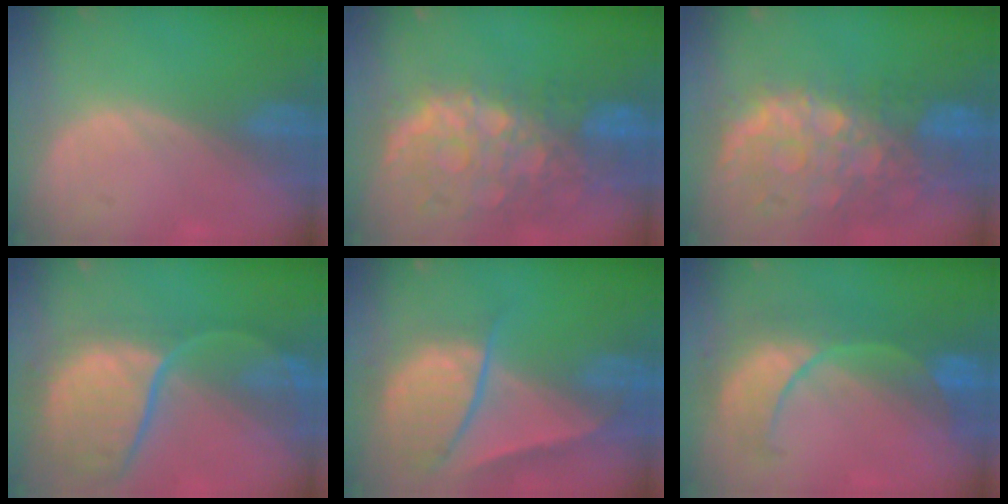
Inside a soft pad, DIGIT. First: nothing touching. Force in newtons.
{"total": 12.3, "press": 10.2, "slide": 7.0}
{"total": 12.6, "press": 10.4, "slide": 7.1}
{"total": 11.9, "press": 9.9, "slide": 6.7}
{"total": 9.3, "press": 8.1, "slide": 4.7}
{"total": 8.4, "press": 8.4, "slide": 0.2}